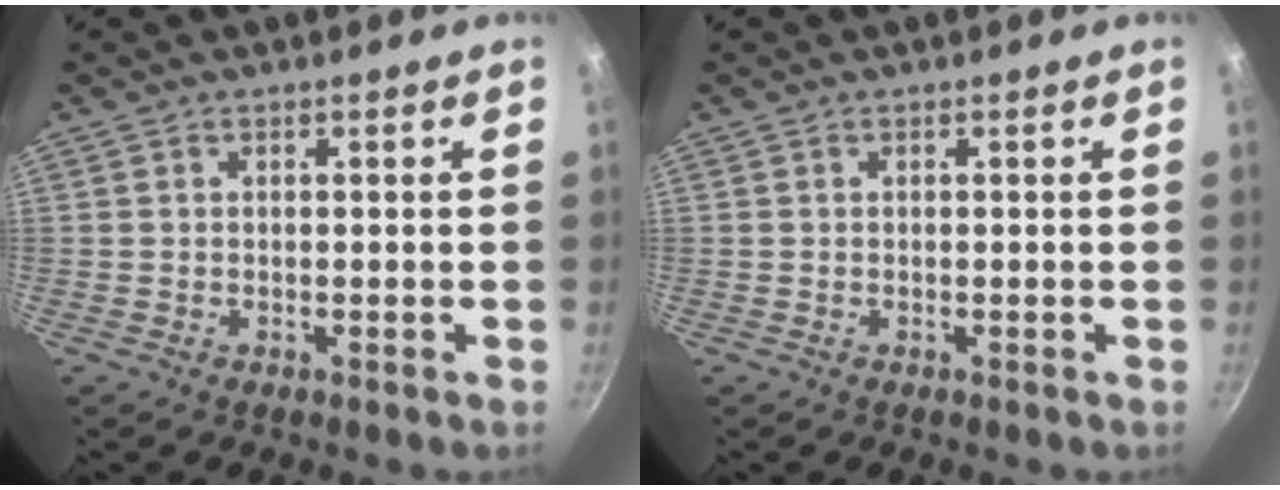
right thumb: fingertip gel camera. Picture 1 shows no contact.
{"total": 0.0}